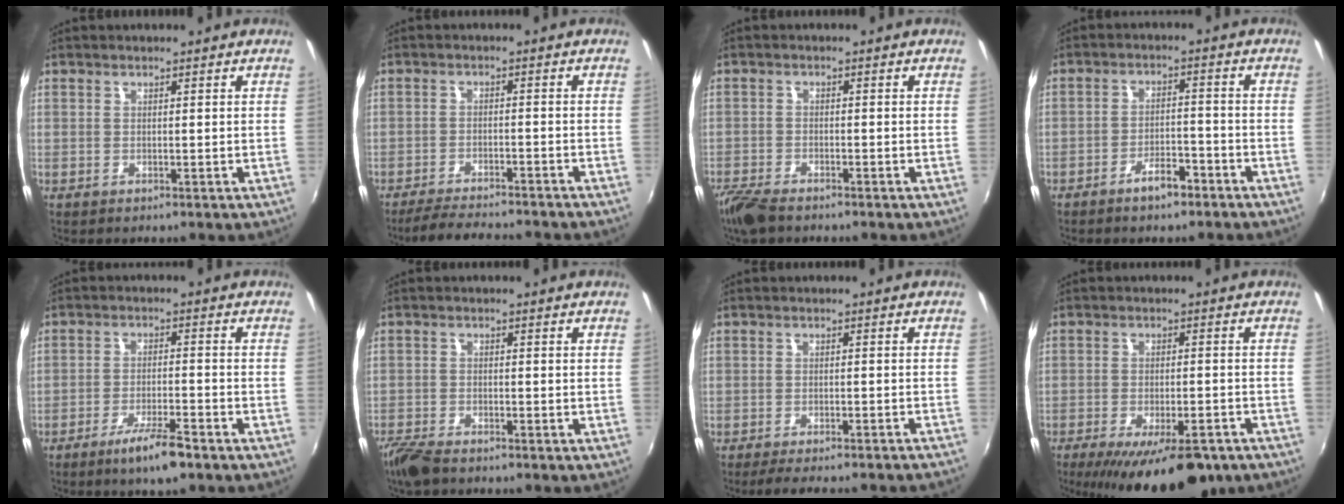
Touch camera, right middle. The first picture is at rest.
{"total": 10.4, "force": [-9.4, 1.2, 4.3], "torque": [-0.098, -0.014, -0.143]}
{"total": 6.0, "force": [-4.9, 1.7, 2.9], "torque": [-0.083, -0.023, -0.098]}
{"total": 5.1, "force": [-3.9, 1.8, 2.9], "torque": [-0.060, 0.005, -0.057]}
{"total": 6.9, "force": [-4.9, 1.0, 4.7], "torque": [-0.099, -0.004, -0.082]}
{"total": 5.5, "force": [-4.6, 1.5, 2.5], "torque": [-0.075, -0.020, -0.092]}
{"total": 11.1, "force": [-9.9, 0.8, 4.9], "torque": [-0.099, -0.020, -0.132]}
{"total": 16.6, "force": [-11.6, 5.7, 10.5], "torque": [-0.188, -0.038, -0.163]}